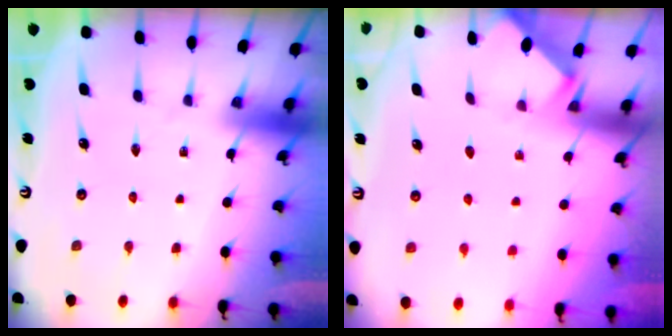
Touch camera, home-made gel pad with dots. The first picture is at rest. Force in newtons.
{"total": 1.7, "press": 1.7, "slide": 0.2}